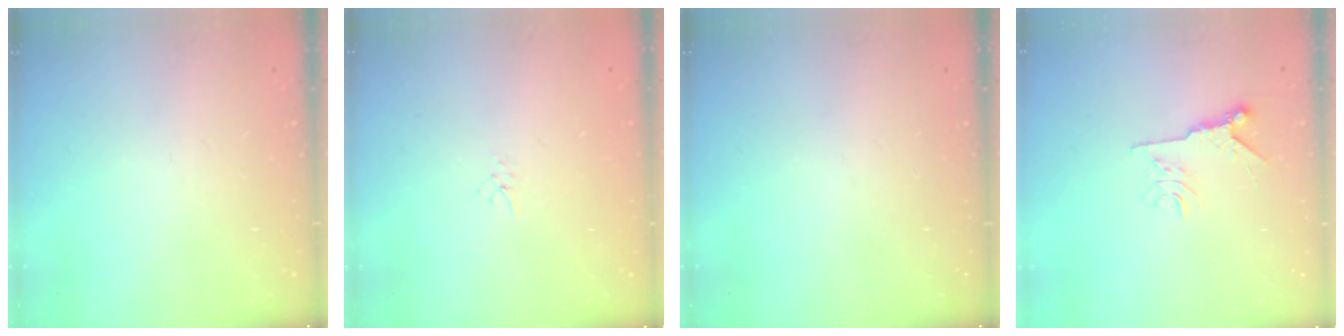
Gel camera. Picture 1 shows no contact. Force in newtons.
{"total": 1.9, "press": 1.9, "slide": 0.3}
{"total": 0.0}
{"total": 6.3, "press": 6.2, "slide": 0.9}